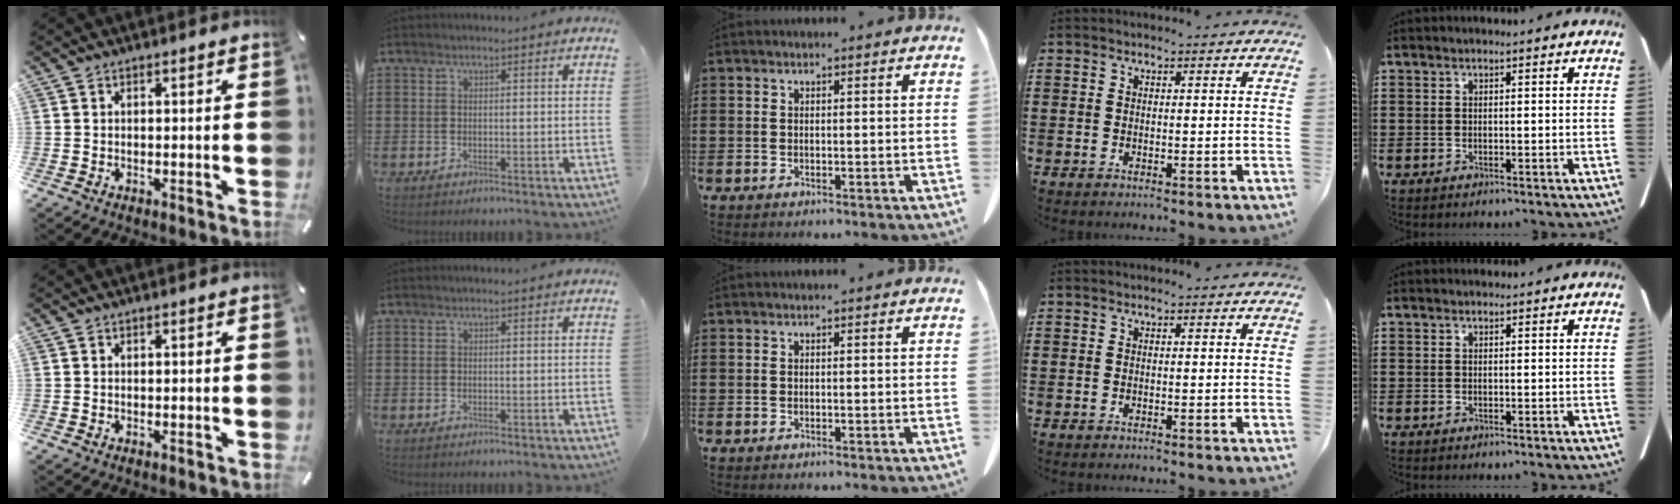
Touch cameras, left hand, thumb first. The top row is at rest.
{}